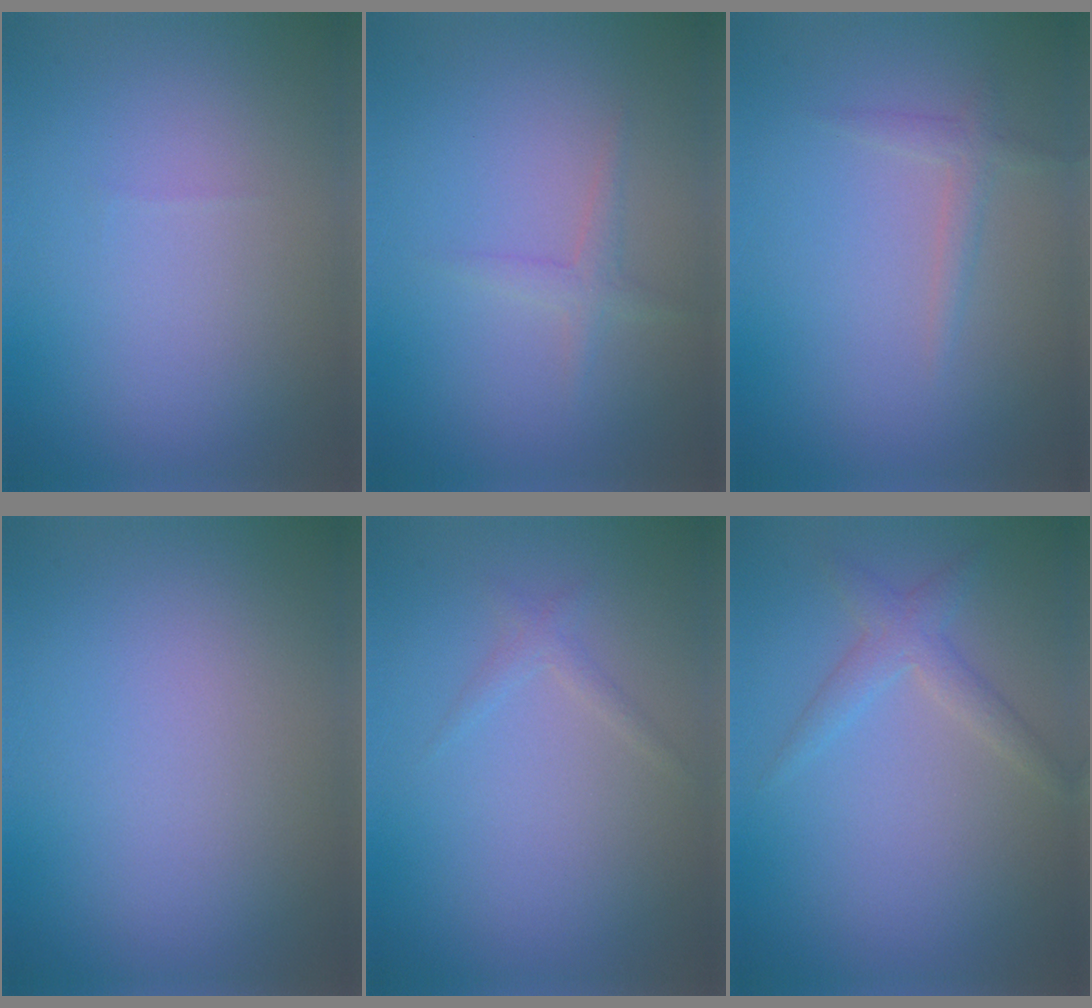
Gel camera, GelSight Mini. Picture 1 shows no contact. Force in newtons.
{"total": 1.3, "press": 1.3, "slide": 0.1}
{"total": 1.3, "press": 1.3, "slide": 0.0}
{"total": 0.0}
{"total": 0.9, "press": 0.9, "slide": 0.1}
{"total": 2.0, "press": 2.0, "slide": 0.1}